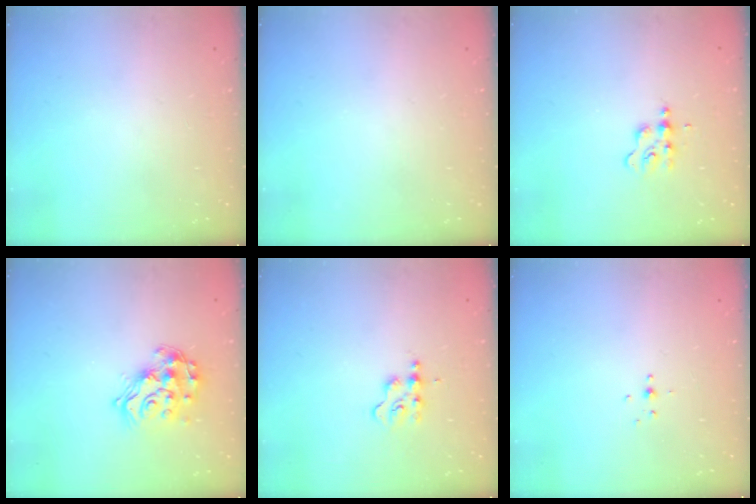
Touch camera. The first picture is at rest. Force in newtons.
{"total": 0.0}
{"total": 3.7, "press": 3.7, "slide": 0.5}
{"total": 17.0, "press": 17.0, "slide": 1.1}
{"total": 2.7, "press": 2.7, "slide": 0.3}
{"total": 2.4, "press": 2.3, "slide": 0.8}